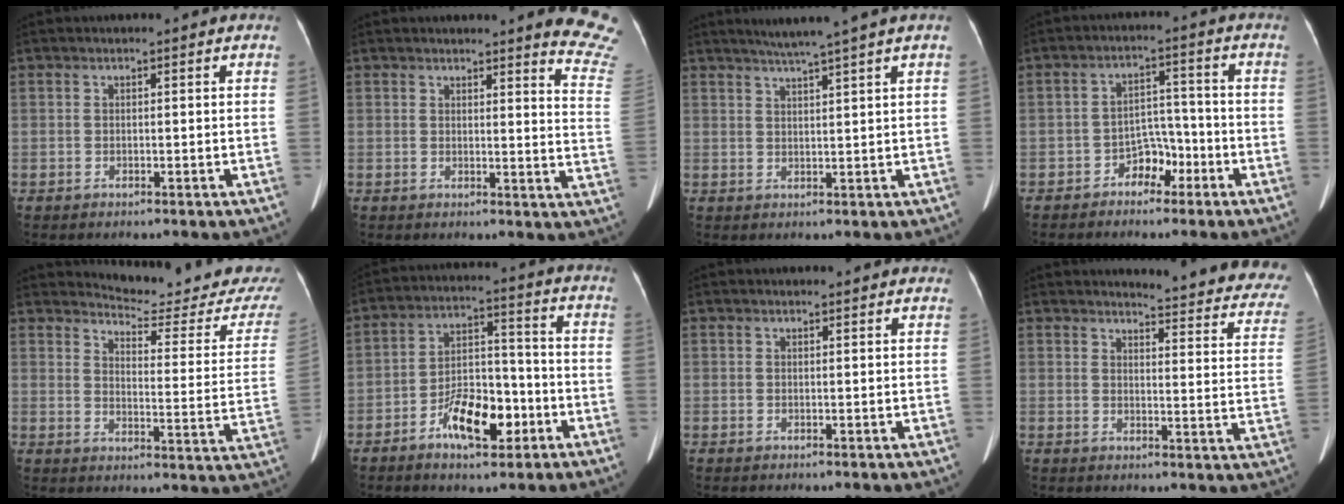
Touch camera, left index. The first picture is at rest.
{"total": 9.5, "force": [9.2, -0.4, 2.3], "torque": [-0.001, -0.099, 0.067]}
{"total": 5.2, "force": [4.0, -1.6, 3.0], "torque": [-0.047, 0.006, 0.067]}
{"total": 6.5, "force": [-4.0, 3.9, 3.4], "torque": [-0.058, 0.031, -0.065]}
{"total": 16.2, "force": [15.9, -0.1, 3.1], "torque": [-0.038, -0.116, 0.175]}
{"total": 10.1, "force": [-4.9, 4.3, 7.7], "torque": [-0.142, 0.015, -0.081]}
{"total": 3.2, "force": [3.0, 0.7, 0.7], "torque": [-0.012, 0.013, 0.028]}
{"total": 18.8, "force": [17.8, 2.4, 5.4], "torque": [-0.036, -0.101, 0.171]}